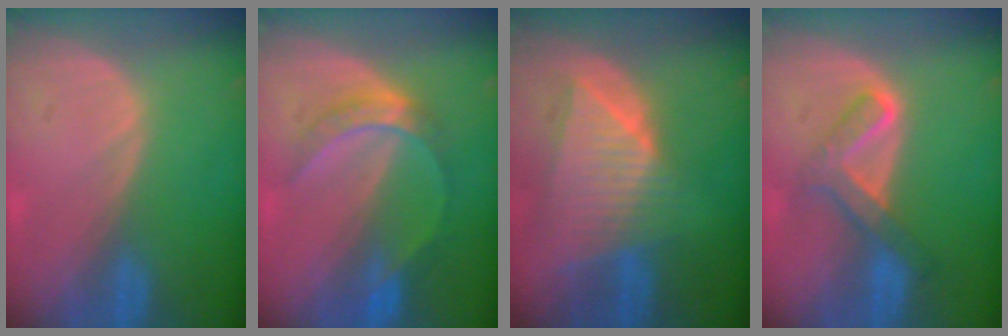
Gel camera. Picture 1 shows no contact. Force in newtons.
{"total": 5.2, "press": 5.2, "slide": 0.5}
{"total": 9.1, "press": 8.0, "slide": 4.3}
{"total": 5.7, "press": 5.6, "slide": 1.0}